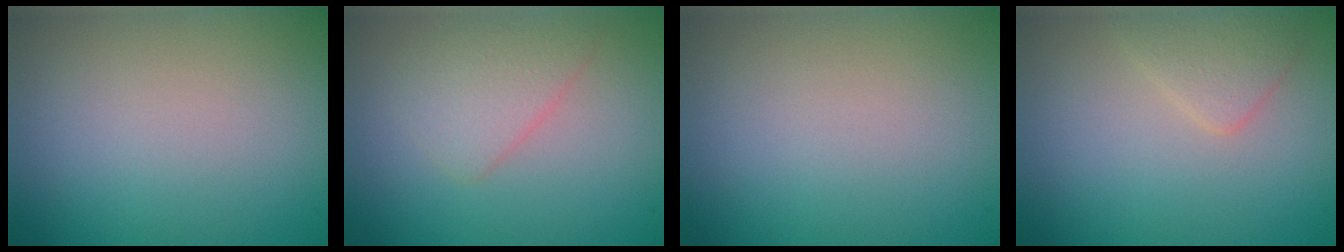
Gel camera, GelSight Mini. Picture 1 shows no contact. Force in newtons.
{"total": 2.4, "press": 2.4, "slide": 0.2}
{"total": 0.0}
{"total": 1.9, "press": 1.9, "slide": 0.0}